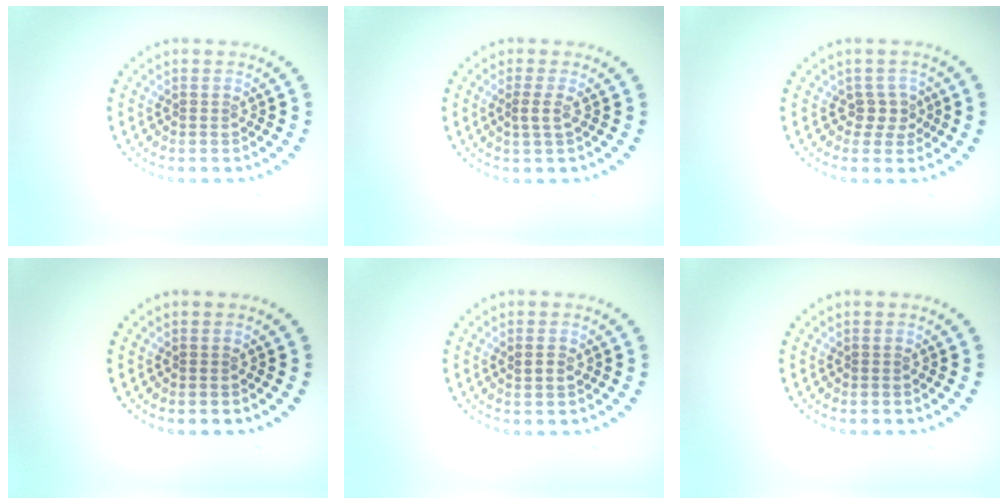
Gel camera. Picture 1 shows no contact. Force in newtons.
{"total": 1.2, "press": 0.9, "slide": 0.7}
{"total": 1.7, "press": 1.3, "slide": 1.1}
{"total": 0.0}
{"total": 1.2, "press": 1.1, "slide": 0.5}
{"total": 0.0}